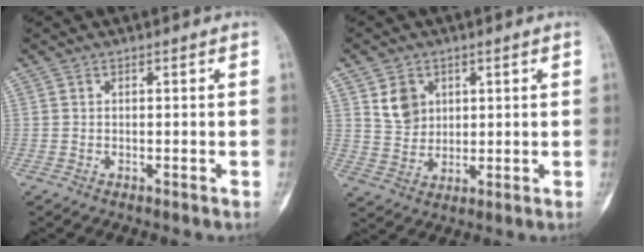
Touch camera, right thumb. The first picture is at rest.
{"total": 6.4, "force": [2.6, 5.2, 2.8], "torque": [-0.024, -0.018, 0.055]}